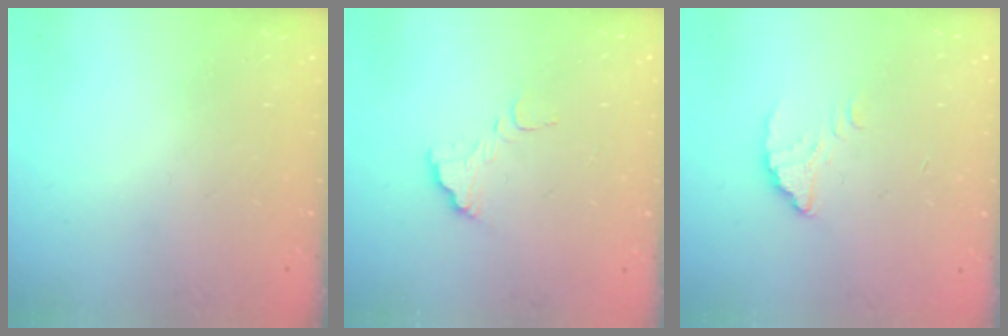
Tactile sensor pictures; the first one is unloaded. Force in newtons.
{"total": 5.6, "press": 5.6, "slide": 0.3}
{"total": 2.6, "press": 2.6, "slide": 0.2}